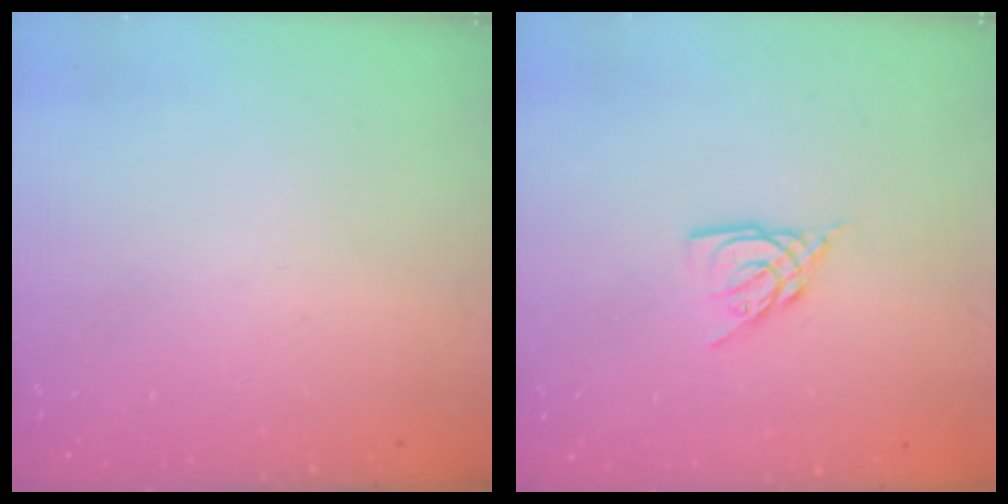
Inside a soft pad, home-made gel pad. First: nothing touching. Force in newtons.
{"total": 8.0, "press": 7.9, "slide": 1.1}